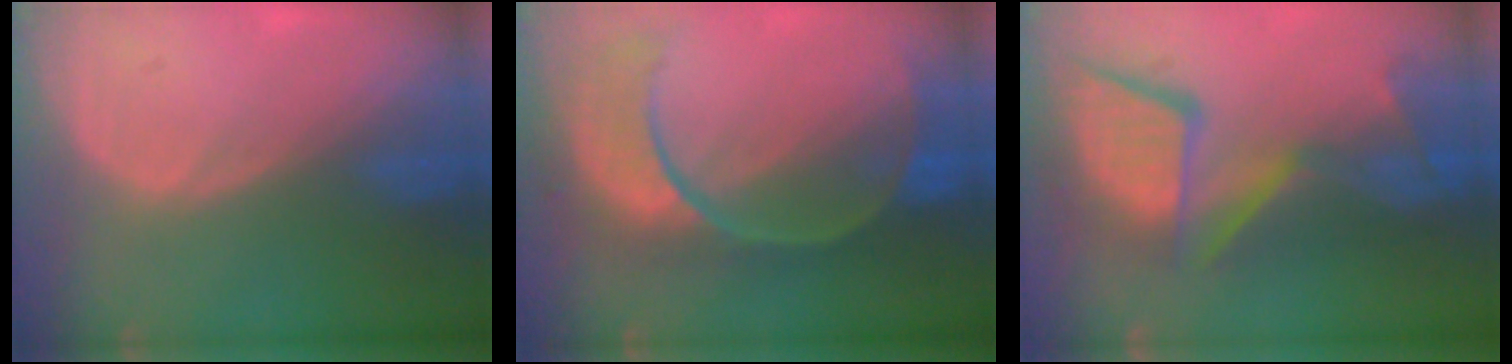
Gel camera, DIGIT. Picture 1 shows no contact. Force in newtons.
{"total": 11.2, "press": 9.4, "slide": 6.1}
{"total": 13.6, "press": 11.2, "slide": 7.7}